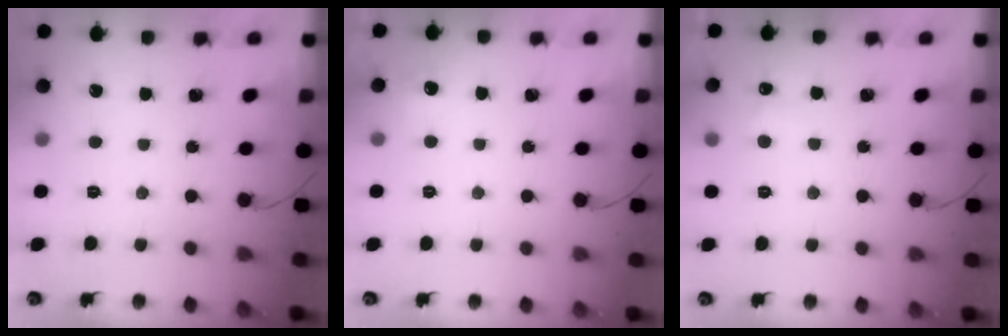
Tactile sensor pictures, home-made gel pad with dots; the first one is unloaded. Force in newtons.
{"total": 4.0, "press": 3.7, "slide": 1.6}
{"total": 3.0, "press": 2.9, "slide": 0.8}